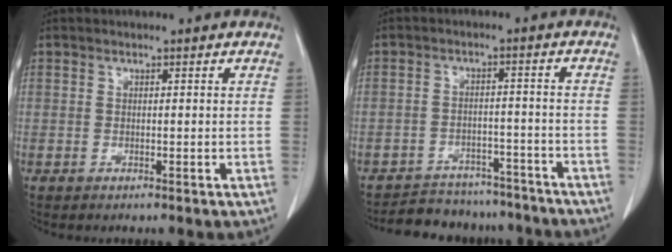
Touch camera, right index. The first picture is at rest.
{"total": 12.0, "force": [-10.9, 4.7, 1.6], "torque": [-0.015, 0.019, -0.140]}